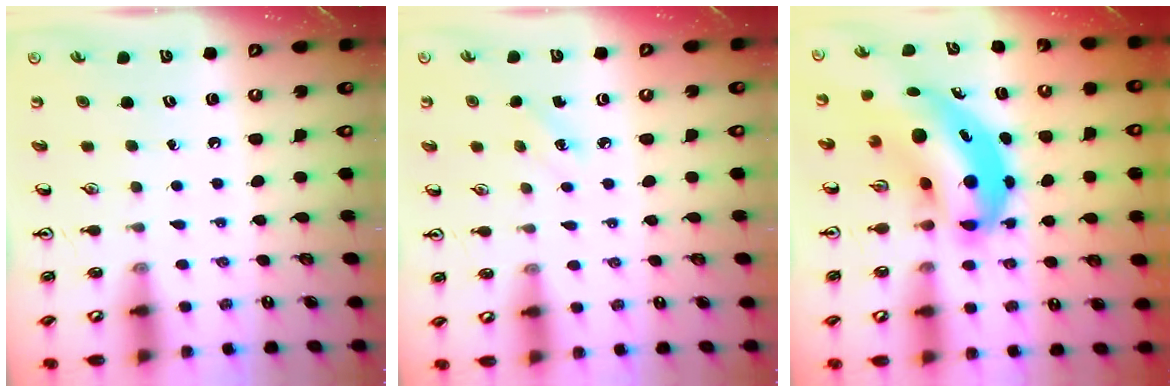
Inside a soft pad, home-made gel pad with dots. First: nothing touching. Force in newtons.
{"total": 2.8, "press": 2.6, "slide": 1.0}
{"total": 9.2, "press": 8.9, "slide": 2.5}